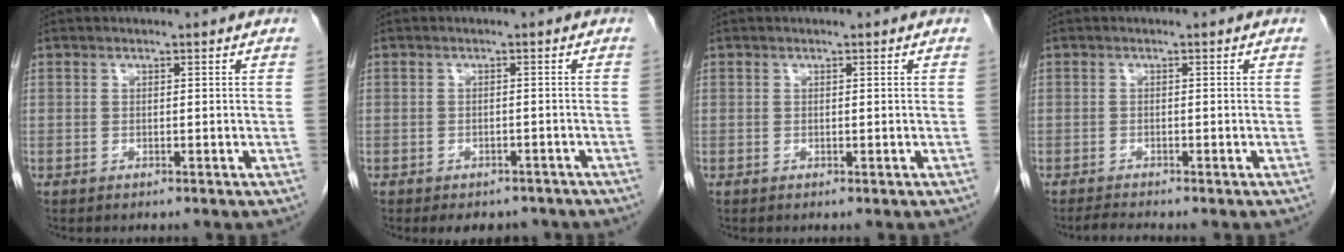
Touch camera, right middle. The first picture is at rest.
{"total": 4.8, "force": [-4.1, 2.3, 1.0], "torque": [-0.004, 0.005, -0.050]}
{"total": 0.0}
{"total": 1.6, "force": [-1.6, -0.4, 0.4], "torque": [-0.019, -0.012, -0.029]}